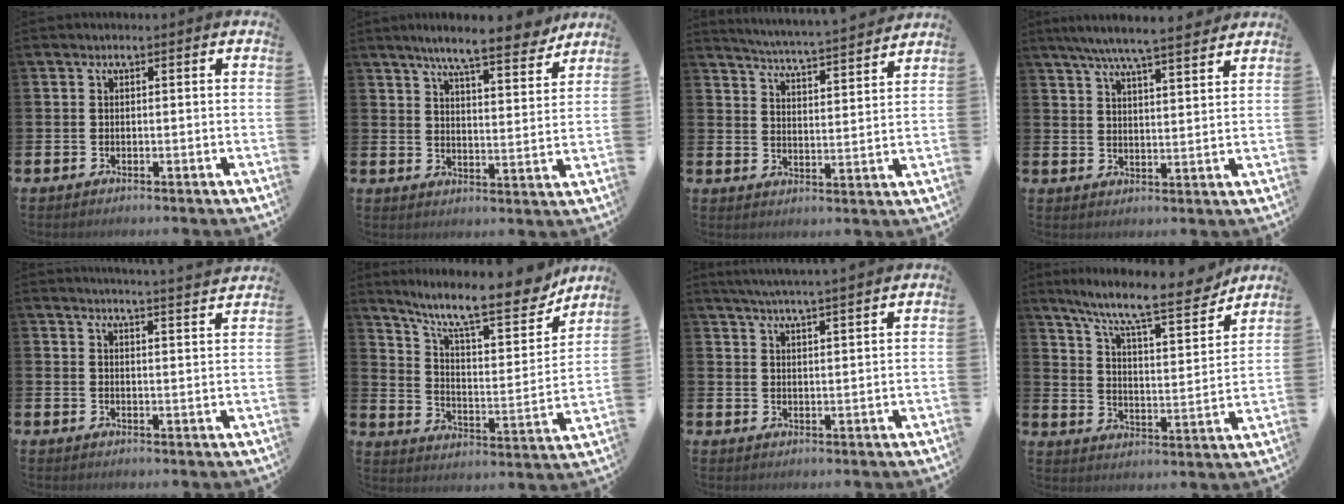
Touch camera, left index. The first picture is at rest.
{"total": 8.9, "force": [8.0, 0.9, 3.8], "torque": [-0.077, -0.043, 0.137]}
{"total": 5.1, "force": [5.0, -0.4, 0.7], "torque": [-0.030, -0.045, 0.083]}
{"total": 7.3, "force": [6.8, 0.2, 2.6], "torque": [-0.068, -0.030, 0.120]}
{"total": 4.0, "force": [4.0, -0.8, 0.3], "torque": [-0.005, -0.032, 0.067]}
{"total": 13.7, "force": [11.2, 3.3, 7.2], "torque": [-0.142, -0.070, 0.186]}
{"total": 4.9, "force": [4.8, -0.8, 0.9], "torque": [-0.038, -0.020, 0.086]}
{"total": 11.5, "force": [9.8, 1.8, 5.8], "torque": [-0.129, -0.064, 0.158]}